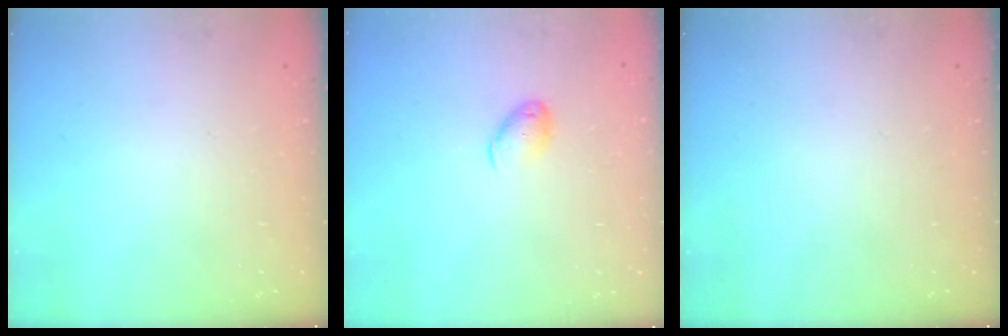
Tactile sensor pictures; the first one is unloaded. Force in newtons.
{"total": 7.0, "press": 6.9, "slide": 0.9}
{"total": 0.0}